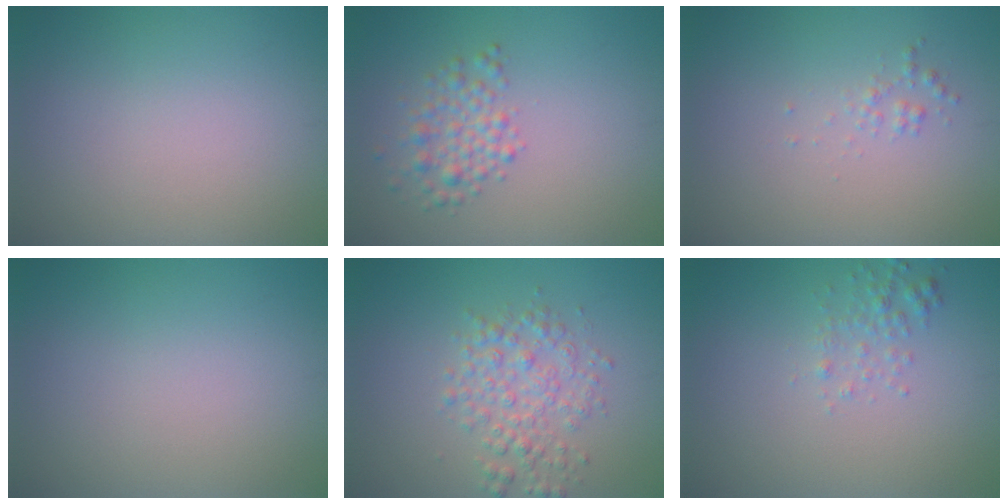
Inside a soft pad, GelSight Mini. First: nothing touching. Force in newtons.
{"total": 2.6, "press": 2.6, "slide": 0.1}
{"total": 0.7, "press": 0.7, "slide": 0.0}
{"total": 0.0}
{"total": 3.2, "press": 3.2, "slide": 0.1}
{"total": 1.6, "press": 1.5, "slide": 0.2}